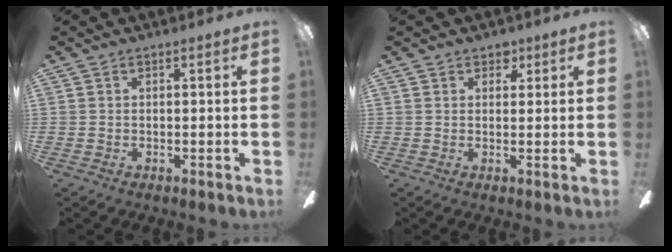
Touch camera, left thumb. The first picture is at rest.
{"total": 2.7, "force": [1.7, 1.9, 0.7], "torque": [0.006, -0.006, 0.027]}